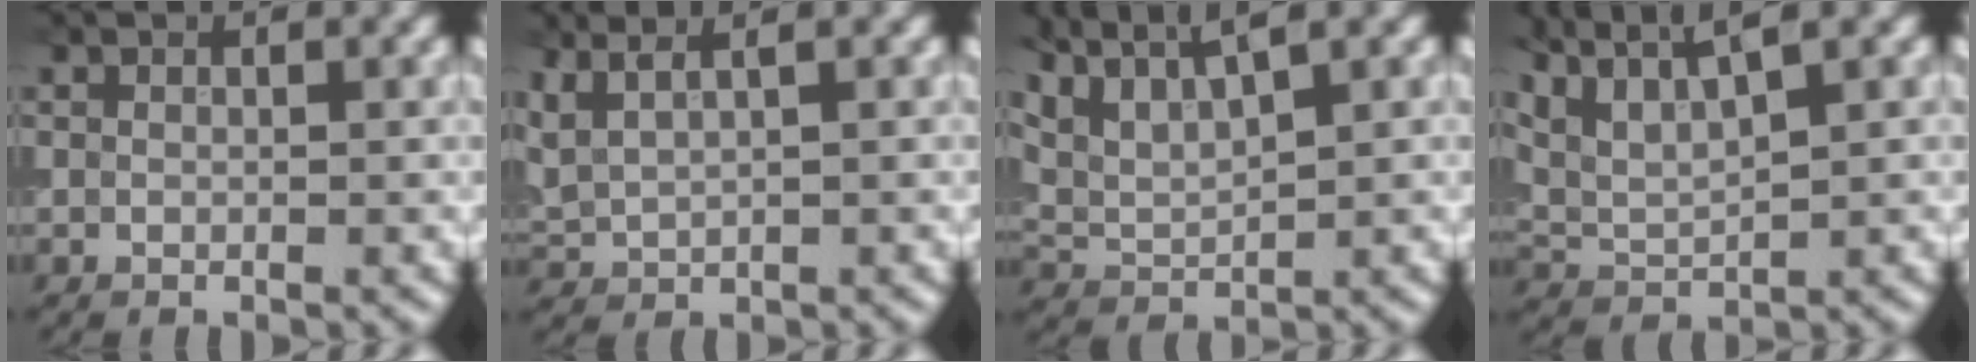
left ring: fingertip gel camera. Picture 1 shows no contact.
{"total": 3.0, "force": [2.1, 0.8, 2.0], "torque": [-0.052, 0.016, 0.042]}
{"total": 5.9, "force": [4.6, 1.3, 3.4], "torque": [-0.079, 0.014, 0.079]}
{"total": 6.4, "force": [4.8, 1.3, 4.0], "torque": [-0.088, 0.016, 0.078]}